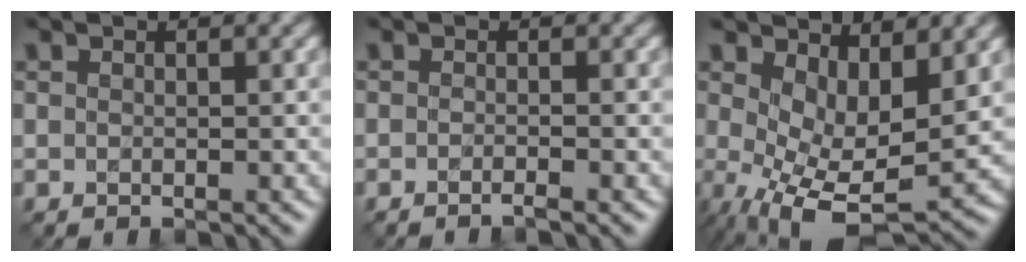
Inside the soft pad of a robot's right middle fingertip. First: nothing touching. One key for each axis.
{"total": 0.9, "fx": -0.6, "fy": 0.0, "fz": 0.6, "tx": -0.008, "ty": -0.002, "tz": -0.014}
{"total": 8.7, "fx": 0.4, "fy": 4.3, "fz": 7.6, "tx": -0.146, "ty": -0.021, "tz": 0.016}